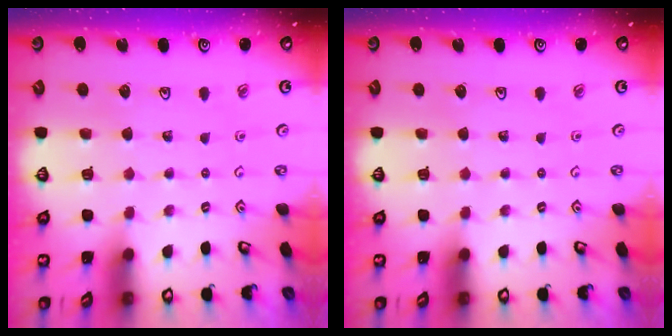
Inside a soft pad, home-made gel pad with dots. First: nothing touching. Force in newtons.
{"total": 0.0}